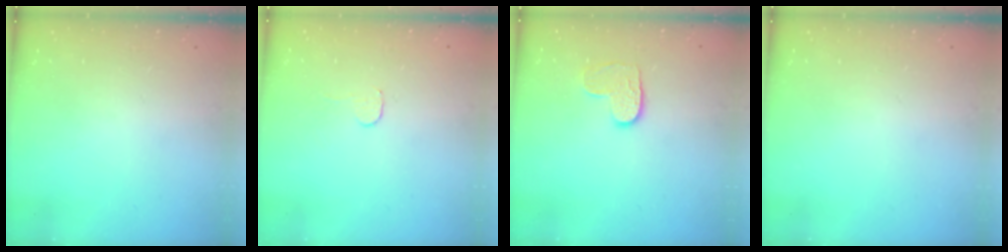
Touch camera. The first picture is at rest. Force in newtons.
{"total": 2.8, "press": 2.8, "slide": 0.2}
{"total": 6.6, "press": 6.6, "slide": 0.3}
{"total": 0.0}